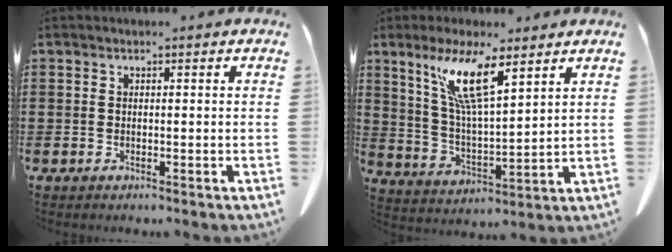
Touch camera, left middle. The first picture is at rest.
{"total": 10.3, "force": [6.5, 1.9, 7.8], "torque": [-0.168, -0.015, 0.115]}